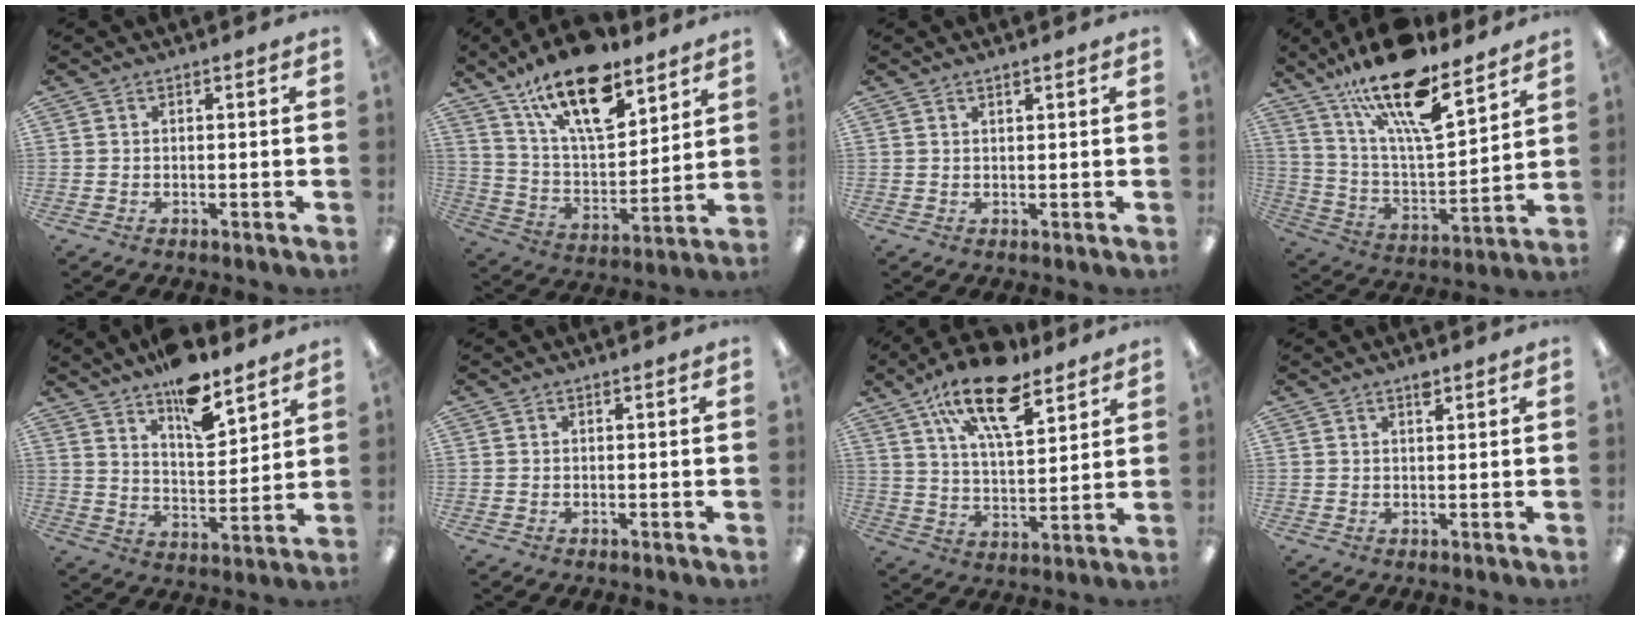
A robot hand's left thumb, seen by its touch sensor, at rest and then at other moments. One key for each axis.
{"total": 20.4, "fx": 13.6, "fy": 8.5, "fz": 12.5, "tx": -0.211, "ty": -0.072, "tz": 0.235}
{"total": 0.9, "fx": 0.8, "fy": 0.1, "fz": 0.4, "tx": -0.009, "ty": 0.000, "tz": 0.014}
{"total": 20.9, "fx": 14.8, "fy": 6.5, "fz": 13.2, "tx": -0.226, "ty": -0.092, "tz": 0.253}
{"total": 12.4, "fx": 9.8, "fy": 4.3, "fz": 6.1, "tx": -0.085, "ty": -0.069, "tz": 0.172}
{"total": 0.0}
{"total": 17.8, "fx": 11.5, "fy": 7.0, "fz": 11.6, "tx": -0.195, "ty": -0.050, "tz": 0.195}
{"total": 1.8, "fx": 1.4, "fy": 0.5, "fz": 1.0, "tx": -0.014, "ty": -0.004, "tz": 0.024}